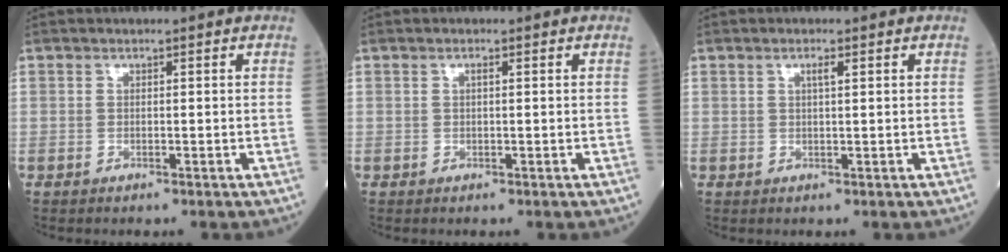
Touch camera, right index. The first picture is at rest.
{"total": 0.6, "force": [0.2, 0.1, 0.6], "torque": [-0.013, 0.001, 0.004]}
{"total": 1.4, "force": [0.7, 0.1, 1.2], "torque": [-0.023, -0.001, 0.010]}